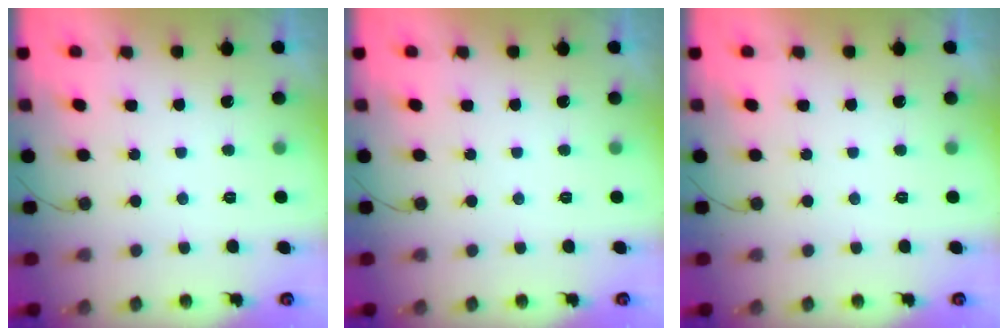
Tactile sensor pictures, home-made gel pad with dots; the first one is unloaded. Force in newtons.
{"total": 0.0}
{"total": 0.0}